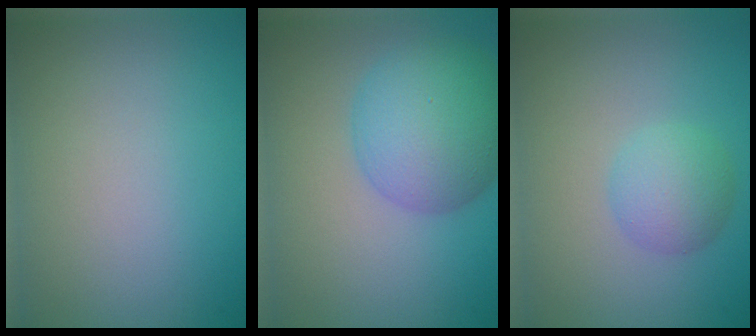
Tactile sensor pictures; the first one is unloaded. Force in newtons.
{"total": 7.5, "press": 7.5, "slide": 0.3}
{"total": 3.0, "press": 3.0, "slide": 0.1}